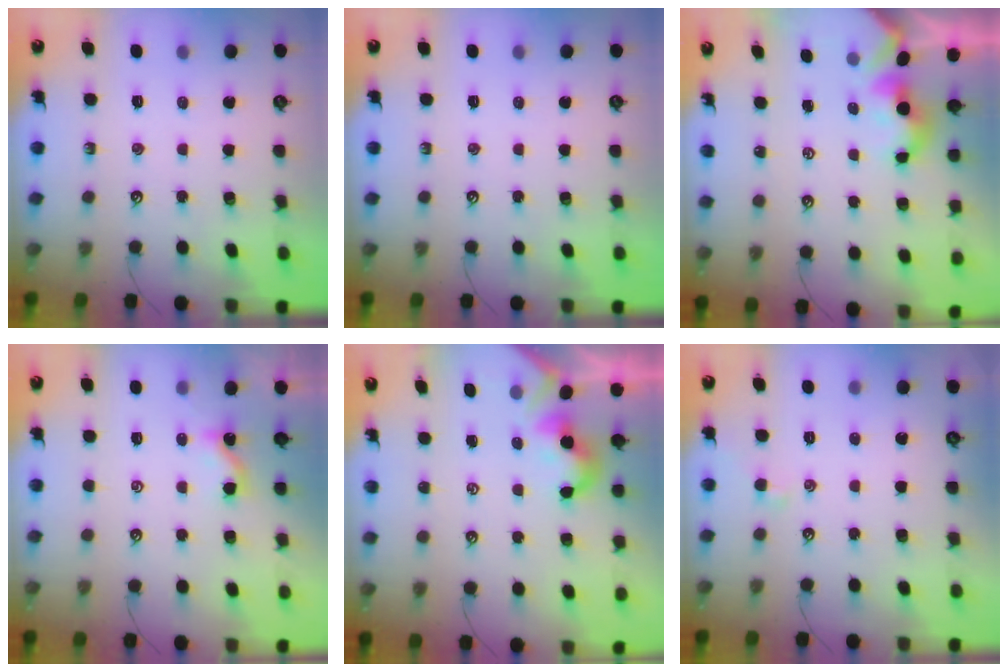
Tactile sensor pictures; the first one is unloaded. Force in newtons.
{"total": 0.0}
{"total": 1.7, "press": 1.7, "slide": 0.2}
{"total": 1.0, "press": 1.0, "slide": 0.2}
{"total": 1.9, "press": 1.8, "slide": 0.5}
{"total": 0.6, "press": 0.3, "slide": 0.5}